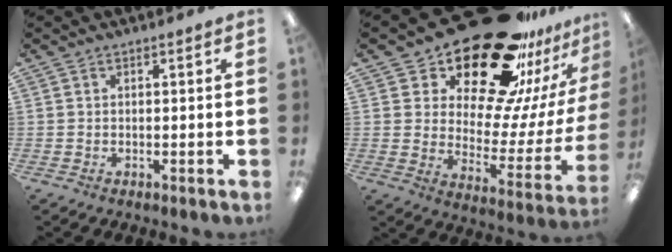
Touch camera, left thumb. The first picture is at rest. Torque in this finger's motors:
{"motor_torque": [2.06, 2.19, 1.38, -1.39, 0.25]}